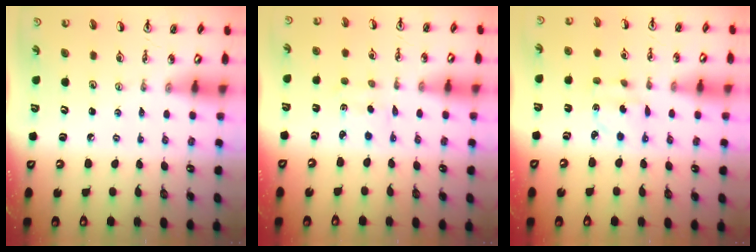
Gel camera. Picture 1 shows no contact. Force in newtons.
{"total": 1.8, "press": 1.6, "slide": 0.7}
{"total": 3.7, "press": 3.7, "slide": 0.2}